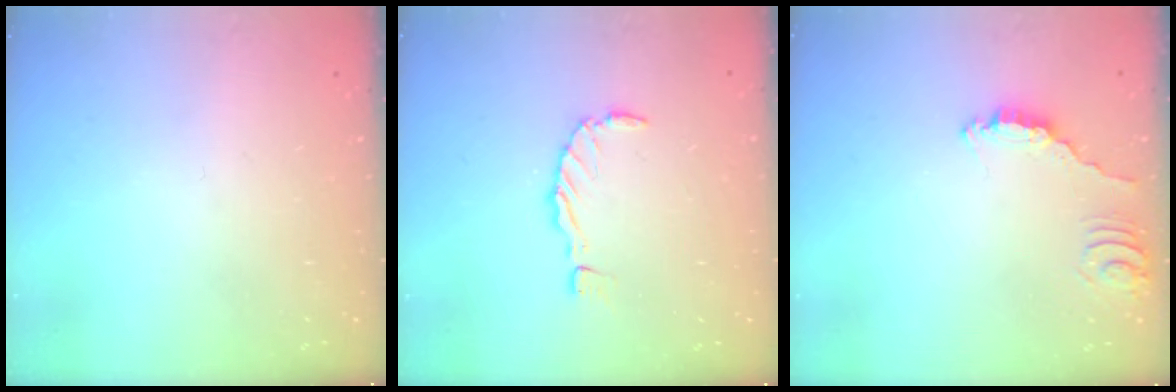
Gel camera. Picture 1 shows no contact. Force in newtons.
{"total": 0.0}
{"total": 3.0, "press": 3.0, "slide": 0.2}